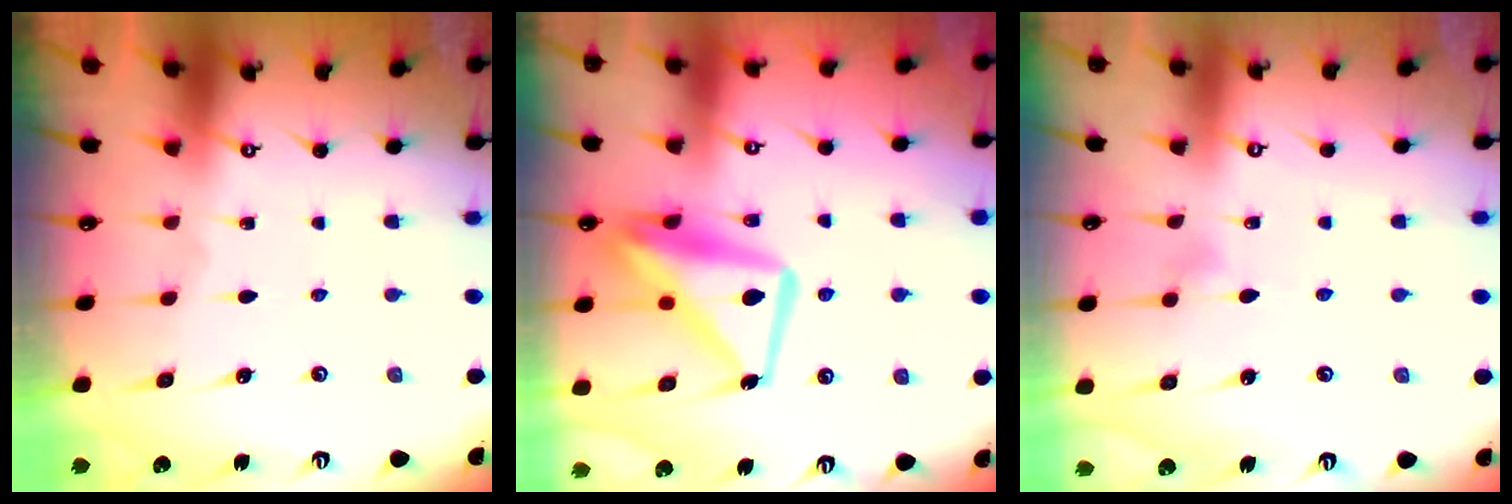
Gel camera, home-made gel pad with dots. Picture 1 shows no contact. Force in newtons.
{"total": 15.8, "press": 15.7, "slide": 1.8}
{"total": 4.2, "press": 4.2, "slide": 0.3}